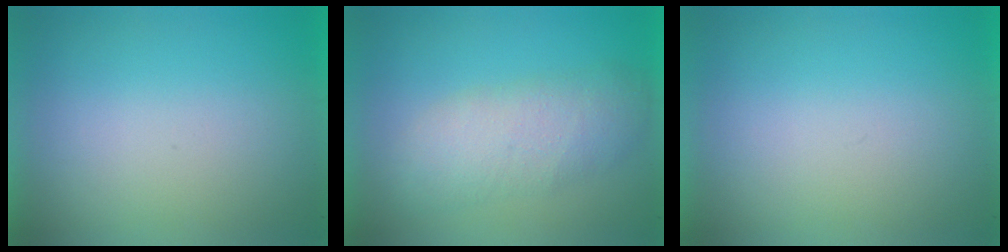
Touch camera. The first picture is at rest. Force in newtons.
{"total": 3.3}
{"total": 0.0}